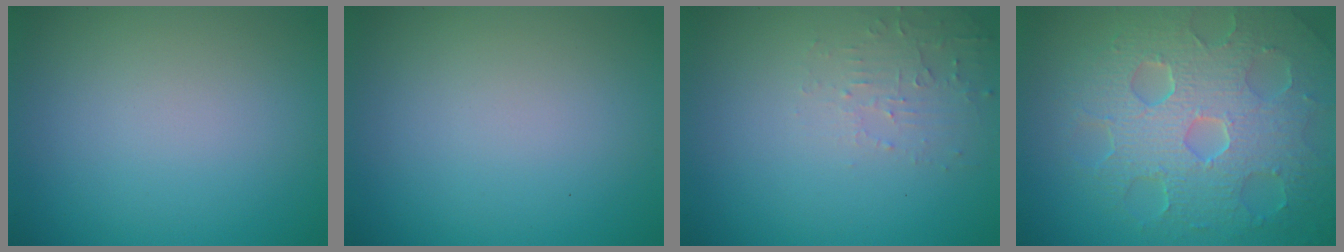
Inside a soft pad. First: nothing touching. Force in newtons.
{"total": 0.0}
{"total": 1.9, "press": 1.9, "slide": 0.3}
{"total": 8.8, "press": 6.3, "slide": 6.1}